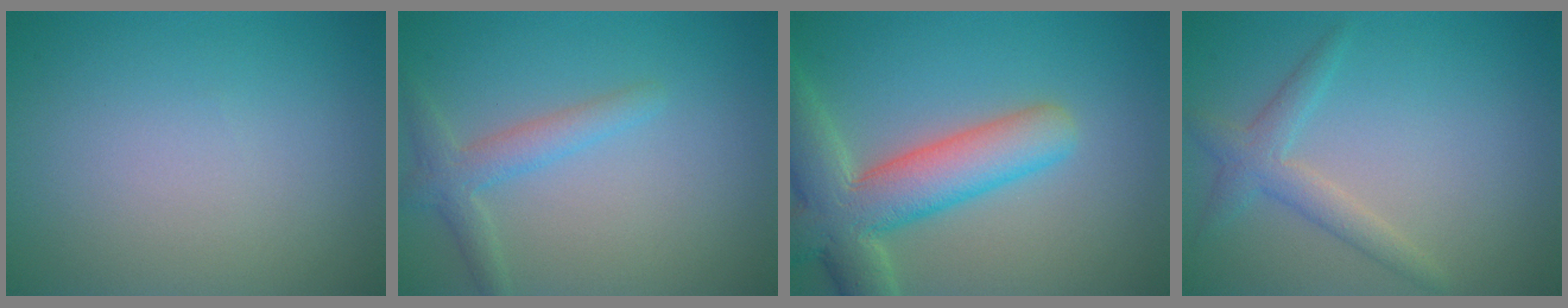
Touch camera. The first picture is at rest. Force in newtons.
{"total": 2.5, "press": 2.5, "slide": 0.1}
{"total": 8.2, "press": 8.1, "slide": 0.8}
{"total": 2.4, "press": 2.4, "slide": 0.2}